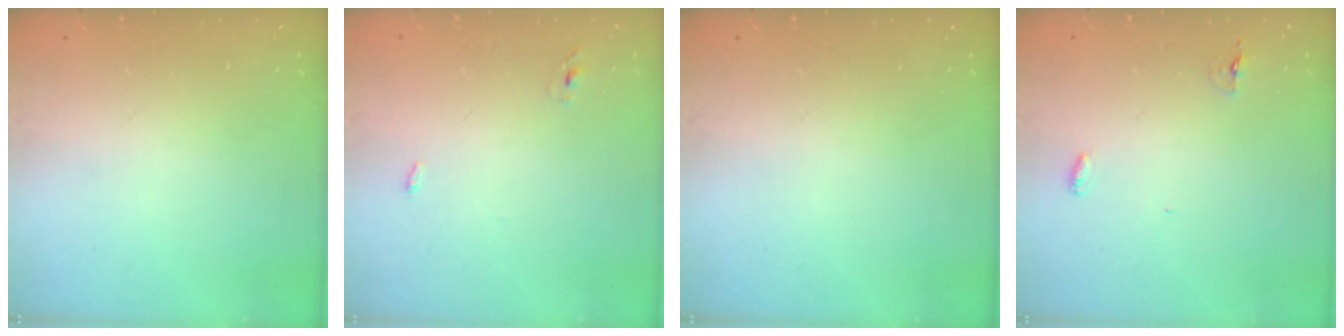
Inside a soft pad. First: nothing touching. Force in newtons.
{"total": 2.7, "press": 2.6, "slide": 0.8}
{"total": 0.0}
{"total": 7.4, "press": 4.4, "slide": 6.0}